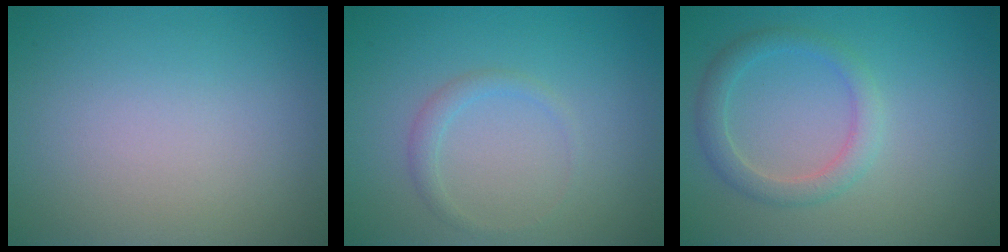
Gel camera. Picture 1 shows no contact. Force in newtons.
{"total": 1.2, "press": 1.2, "slide": 0.0}
{"total": 2.5, "press": 2.5, "slide": 0.1}